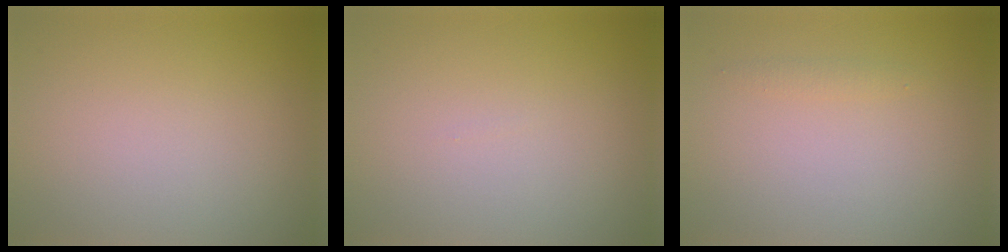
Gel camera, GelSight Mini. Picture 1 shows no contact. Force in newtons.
{"total": 0.0}
{"total": 0.7, "press": 0.7, "slide": 0.0}